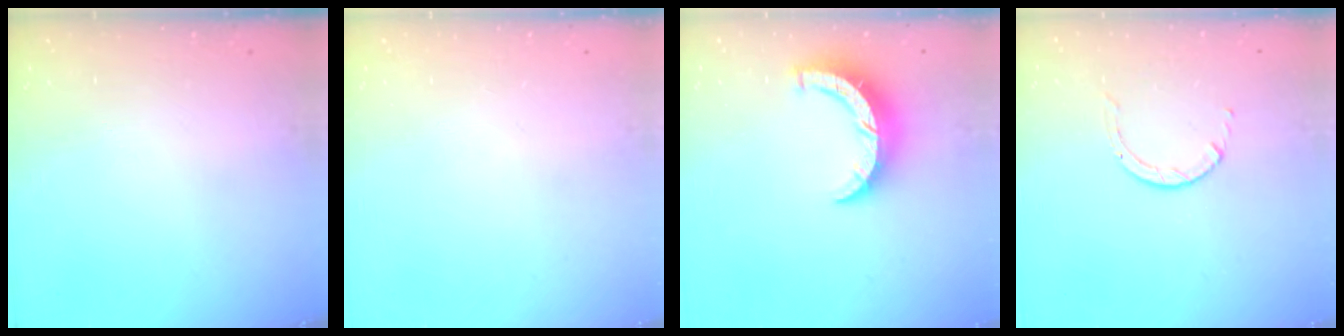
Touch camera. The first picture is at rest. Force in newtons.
{"total": 0.0}
{"total": 10.4, "press": 10.3, "slide": 0.7}
{"total": 1.4, "press": 1.4, "slide": 0.1}